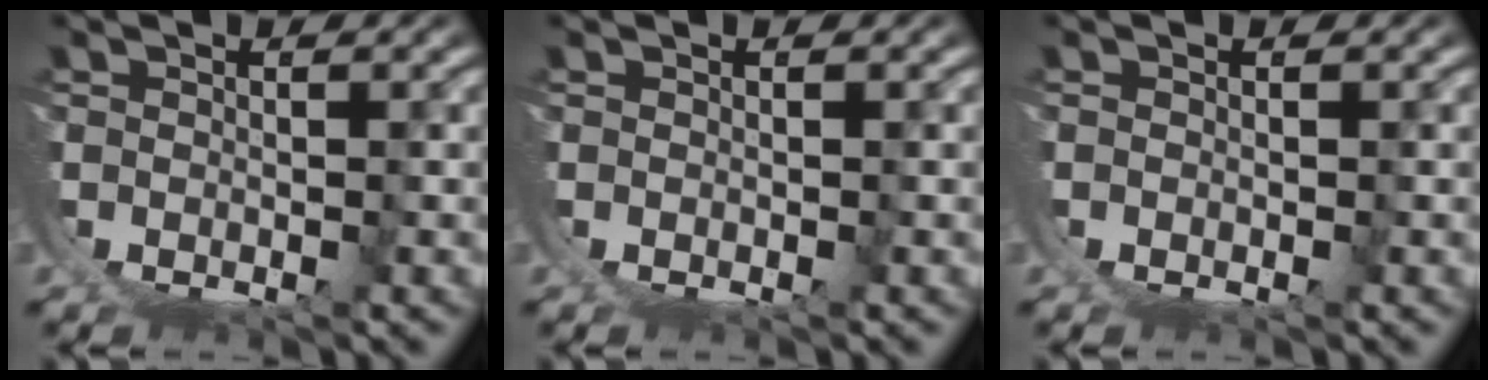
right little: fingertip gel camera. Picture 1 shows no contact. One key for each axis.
{"total": 0.0}
{"total": 0.0}